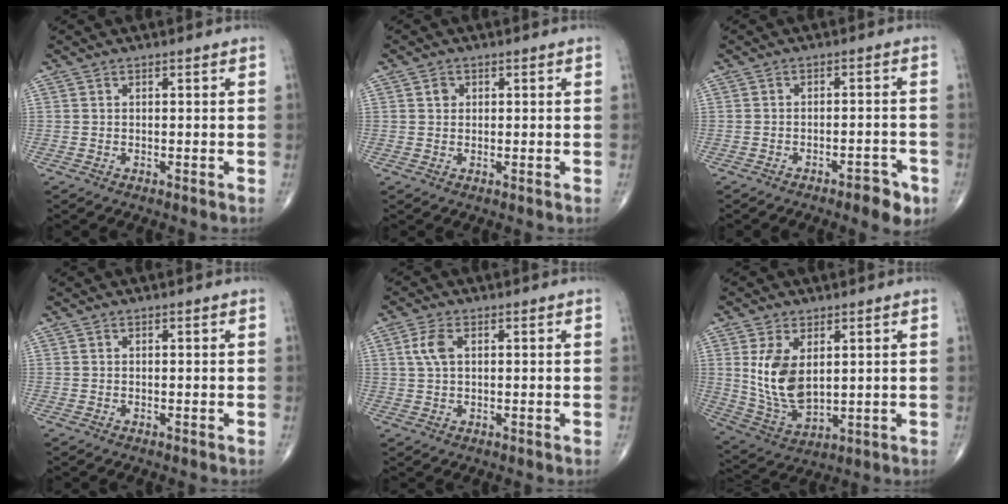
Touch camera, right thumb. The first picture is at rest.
{"total": 1.4, "force": [0.4, 1.3, 0.6], "torque": [-0.002, 0.000, 0.005]}
{"total": 5.1, "force": [-3.1, 1.8, 3.6], "torque": [-0.034, 0.021, -0.038]}
{"total": 0.0}
{"total": 4.0, "force": [1.1, 2.1, 3.2], "torque": [-0.076, 0.006, 0.020]}
{"total": 11.4, "force": [2.4, 6.5, 9.1], "torque": [-0.163, -0.019, 0.064]}